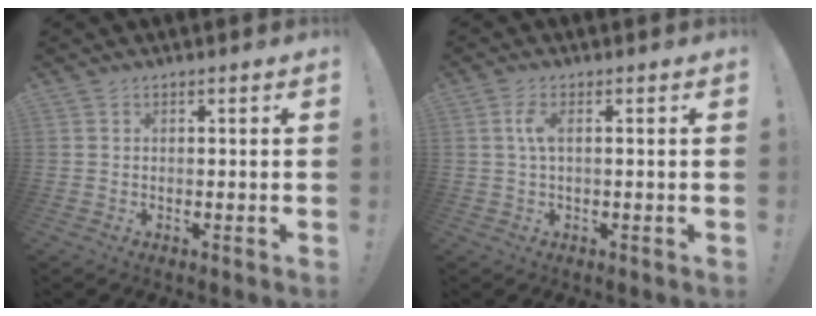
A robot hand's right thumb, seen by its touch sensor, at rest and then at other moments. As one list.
[{"total": 3.9, "force": [0.5, 1.2, 3.7], "torque": [-0.068, 0.004, 0.008]}]